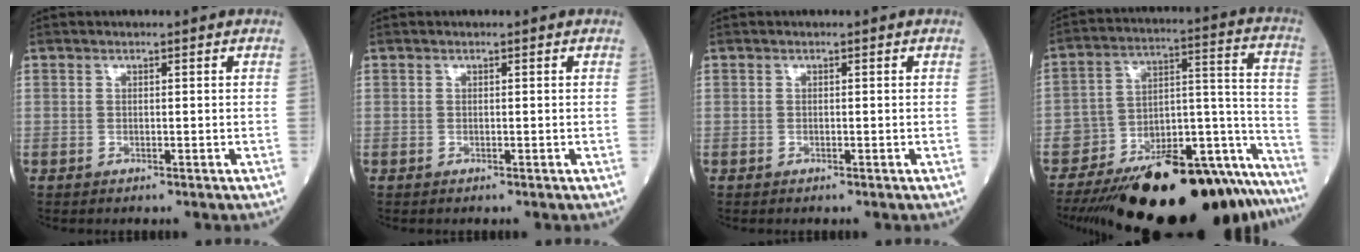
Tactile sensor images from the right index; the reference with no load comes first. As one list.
[{"total": 0.0}, {"total": 0.0}, {"total": 30.3, "force": [-24.8, 5.8, 16.4], "torque": [-0.168, 0.007, -0.353]}]